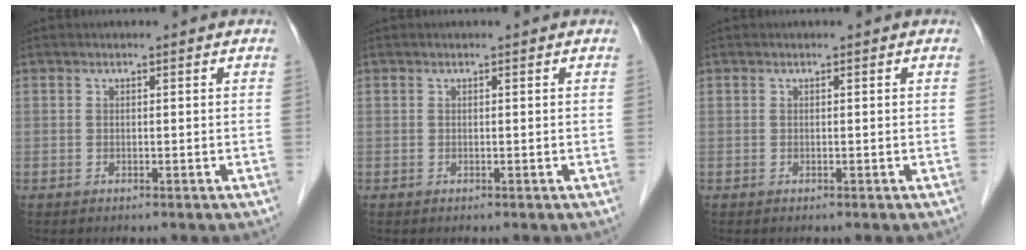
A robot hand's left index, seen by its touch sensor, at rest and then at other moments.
{"total": 0.0}
{"total": 0.0}